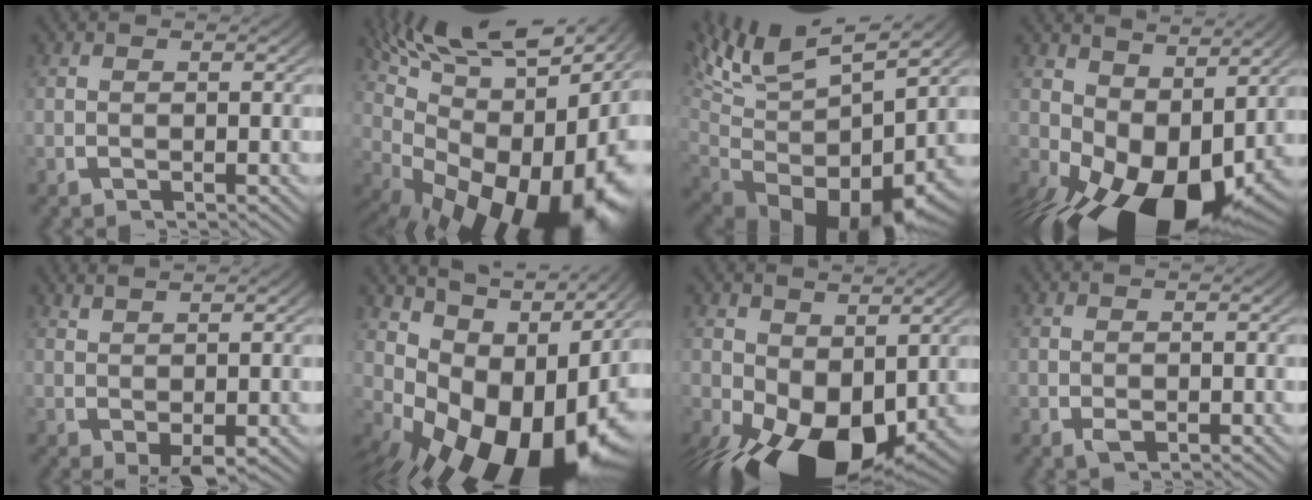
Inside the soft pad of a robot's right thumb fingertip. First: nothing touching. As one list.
[{"total": 19.7, "force": [0.0, 11.4, 16.1], "torque": [-0.262, -0.038, 0.027]}, {"total": 13.8, "force": [-0.1, 7.6, 11.4], "torque": [-0.207, -0.032, 0.019]}, {"total": 12.0, "force": [-2.0, 7.0, 9.5], "torque": [-0.157, -0.054, -0.005]}, {"total": 2.7, "force": [0.4, 1.3, 2.4], "torque": [-0.038, -0.013, 0.023]}, {"total": 16.7, "force": [-1.1, 10.1, 13.2], "torque": [-0.217, -0.045, 0.010]}, {"total": 11.6, "force": [-2.9, 7.1, 8.8], "torque": [-0.150, -0.057, -0.020]}, {"total": 1.0, "force": [-0.3, 0.7, 0.7], "torque": [-0.015, -0.006, -0.002]}]